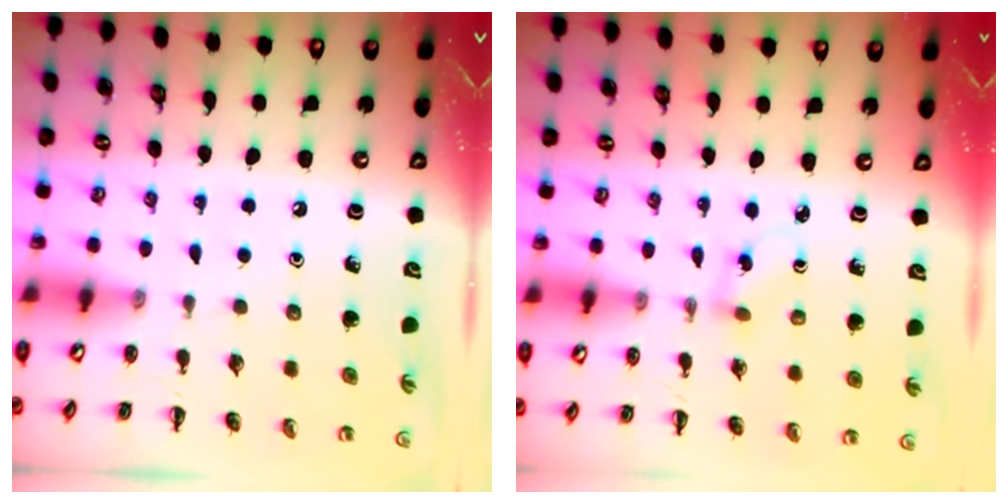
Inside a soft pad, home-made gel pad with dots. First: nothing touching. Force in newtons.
{"total": 1.8, "press": 1.7, "slide": 0.8}